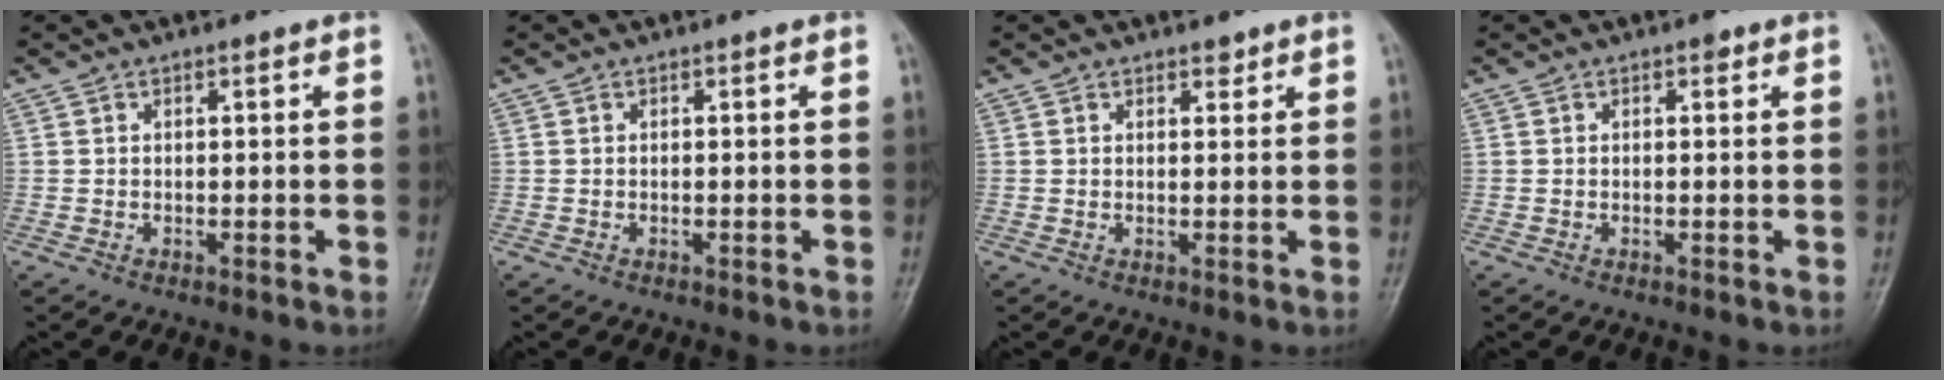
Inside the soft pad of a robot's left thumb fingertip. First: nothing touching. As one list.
[{"total": 0.0}, {"total": 1.6, "force": [1.2, 0.8, 0.6], "torque": [0.002, -0.008, 0.016]}, {"total": 1.0, "force": [0.6, 0.5, 0.6], "torque": [-0.003, 0.000, 0.005]}]